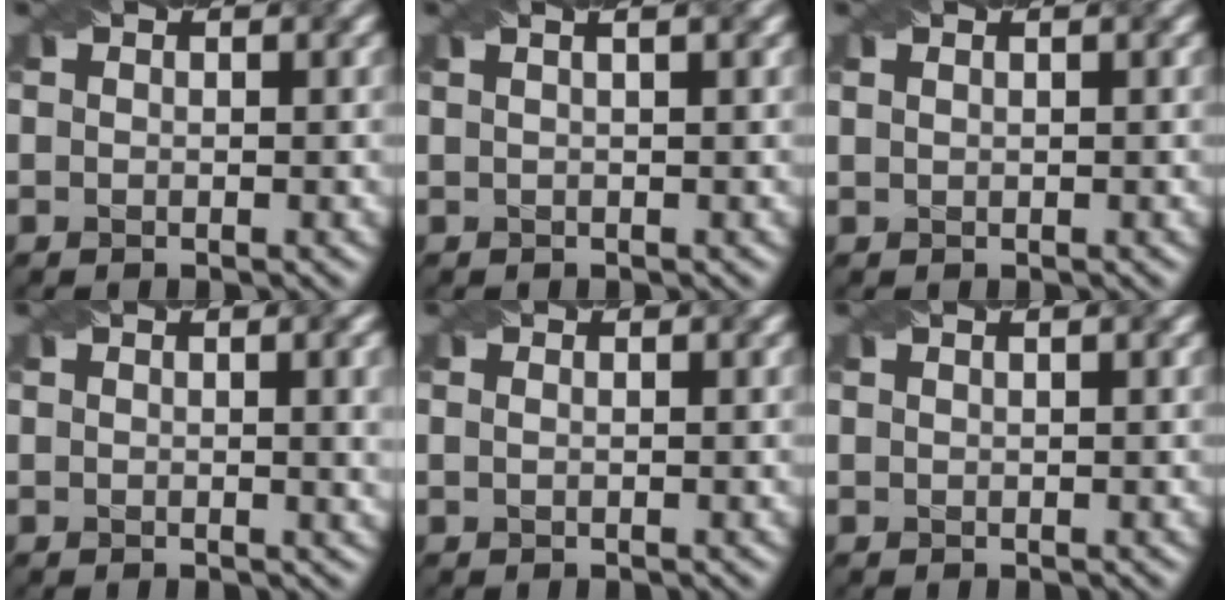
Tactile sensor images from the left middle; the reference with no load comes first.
{"total": 3.9, "force": [1.7, 2.1, 2.8], "torque": [-0.007, 0.027, -0.014]}
{"total": 1.1, "force": [0.8, 0.5, 0.6], "torque": [-0.008, -0.004, 0.004]}
{"total": 3.3, "force": [0.6, 1.1, 3.1], "torque": [-0.028, 0.005, 0.009]}
{"total": 1.1, "force": [0.5, 0.6, 0.7], "torque": [-0.005, 0.000, -0.007]}
{"total": 1.9, "force": [1.1, 0.9, 1.2], "torque": [-0.002, 0.002, -0.006]}